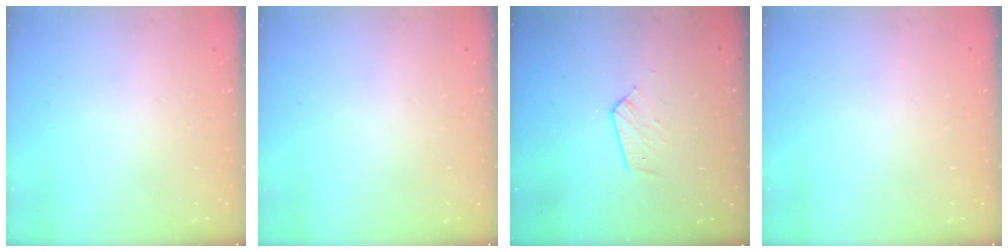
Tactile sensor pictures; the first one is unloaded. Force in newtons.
{"total": 0.0}
{"total": 5.5, "press": 5.5, "slide": 0.5}
{"total": 0.0}